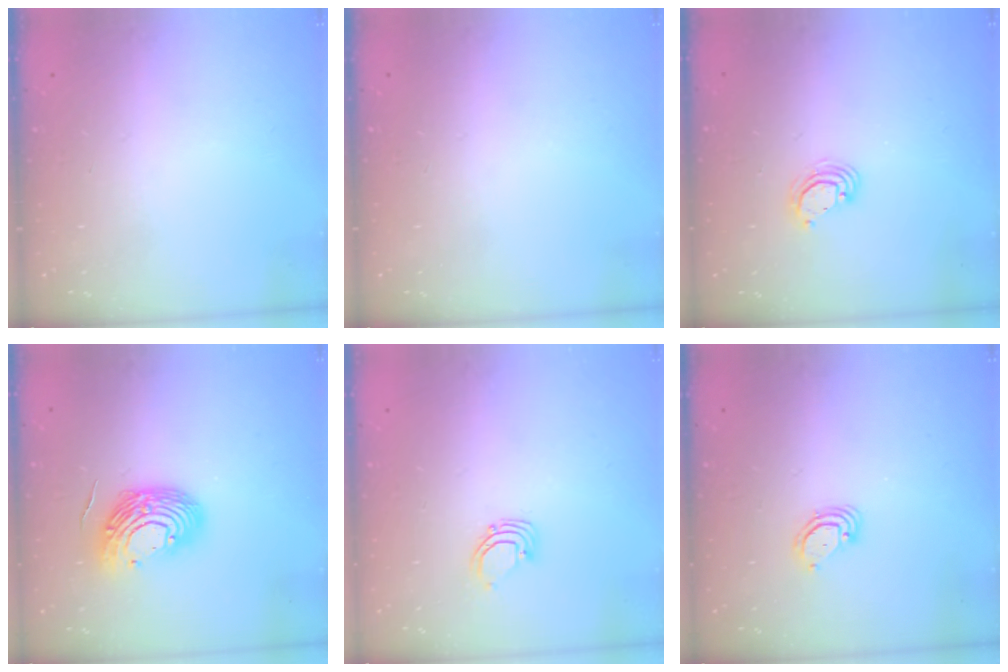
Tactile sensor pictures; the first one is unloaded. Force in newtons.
{"total": 0.0}
{"total": 4.1, "press": 4.1, "slide": 0.2}
{"total": 12.6, "press": 12.5, "slide": 1.7}
{"total": 2.7, "press": 2.7, "slide": 0.2}
{"total": 3.8, "press": 3.8, "slide": 0.3}